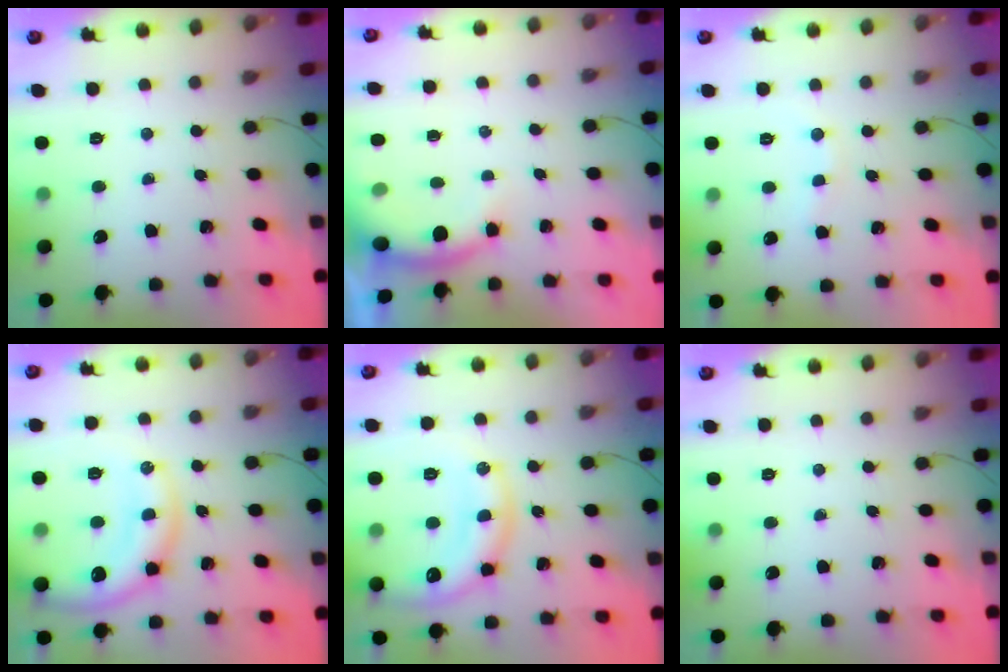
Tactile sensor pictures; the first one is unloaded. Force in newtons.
{"total": 5.5, "press": 5.4, "slide": 0.9}
{"total": 4.6, "press": 4.4, "slide": 1.2}
{"total": 15.0, "press": 14.9, "slide": 2.2}
{"total": 16.0, "press": 16.0, "slide": 1.2}
{"total": 0.0}